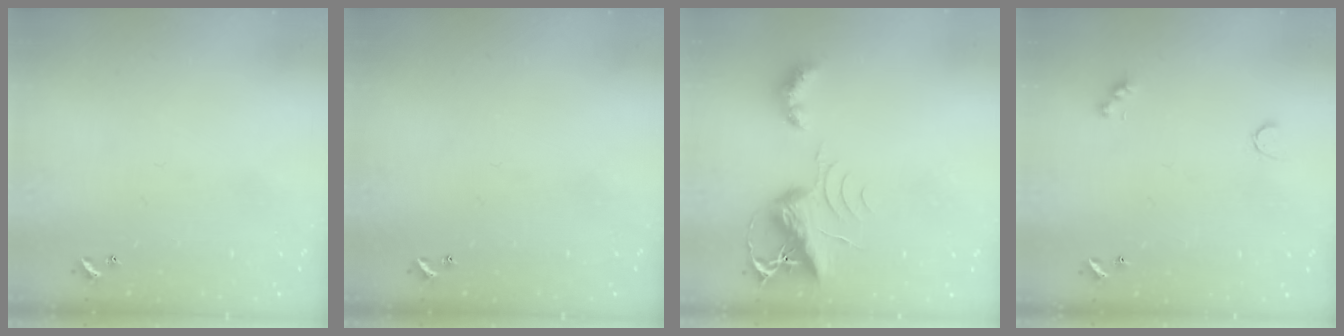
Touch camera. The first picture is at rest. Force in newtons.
{"total": 0.0}
{"total": 7.1, "press": 7.0, "slide": 0.7}
{"total": 2.6, "press": 2.5, "slide": 0.5}